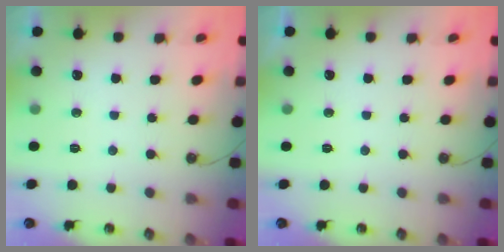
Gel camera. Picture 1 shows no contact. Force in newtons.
{"total": 0.0}